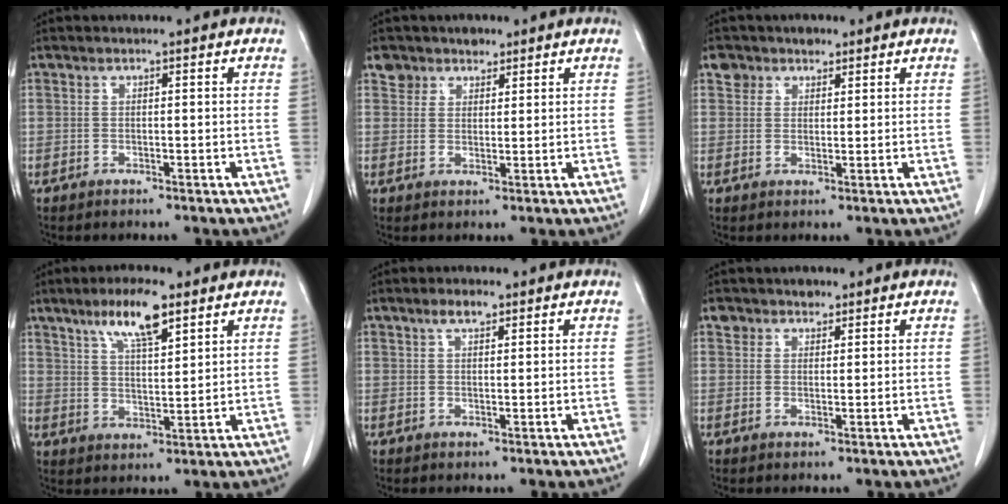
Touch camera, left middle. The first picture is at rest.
{"total": 3.4, "force": [2.4, 2.5, -0.1], "torque": [0.013, 0.006, 0.036]}
{"total": 3.2, "force": [2.0, 2.5, 0.3], "torque": [0.004, 0.008, 0.029]}
{"total": 8.4, "force": [5.4, 1.8, 6.2], "torque": [-0.115, 0.006, 0.097]}
{"total": 2.4, "force": [1.5, 0.9, 1.6], "torque": [-0.033, 0.006, 0.028]}
{"total": 2.3, "force": [1.5, 1.7, 0.3], "torque": [0.001, 0.003, 0.021]}